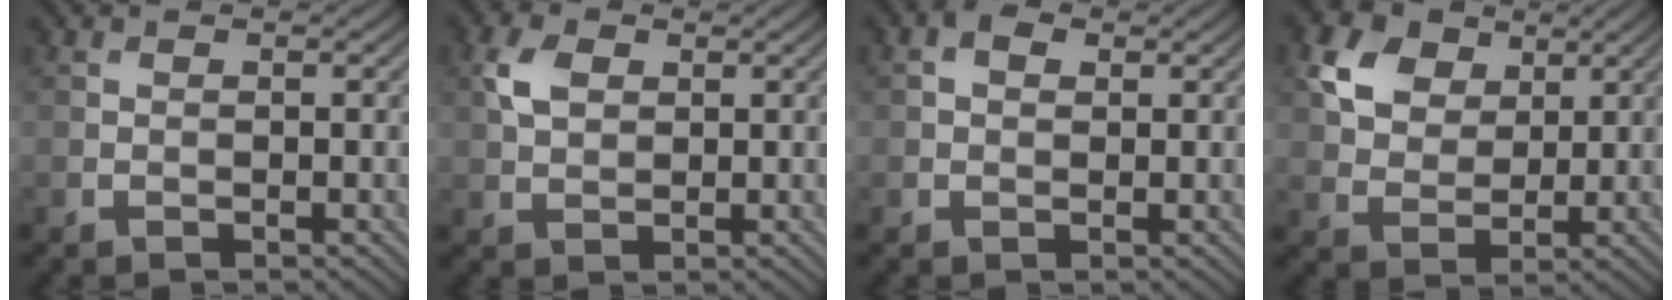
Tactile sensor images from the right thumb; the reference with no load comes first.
{"total": 3.4, "force": [1.2, 2.3, 2.3], "torque": [-0.054, 0.008, 0.020]}
{"total": 1.8, "force": [0.6, 1.3, 1.2], "torque": [-0.023, 0.005, 0.006]}
{"total": 6.6, "force": [3.1, 4.8, 3.2], "torque": [-0.080, 0.006, 0.049]}